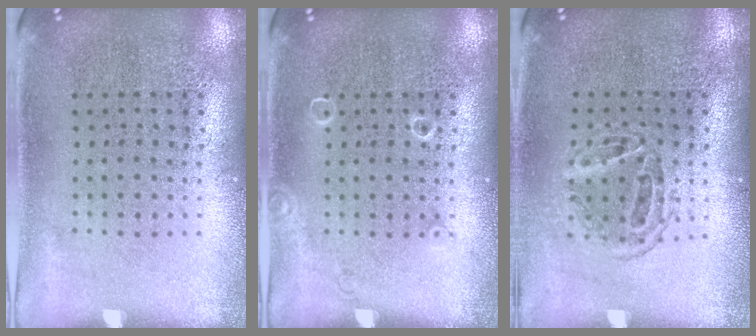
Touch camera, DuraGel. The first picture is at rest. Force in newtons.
{"total": 0.7, "press": 0.7, "slide": 0.1}
{"total": 1.3, "press": 1.1, "slide": 0.7}